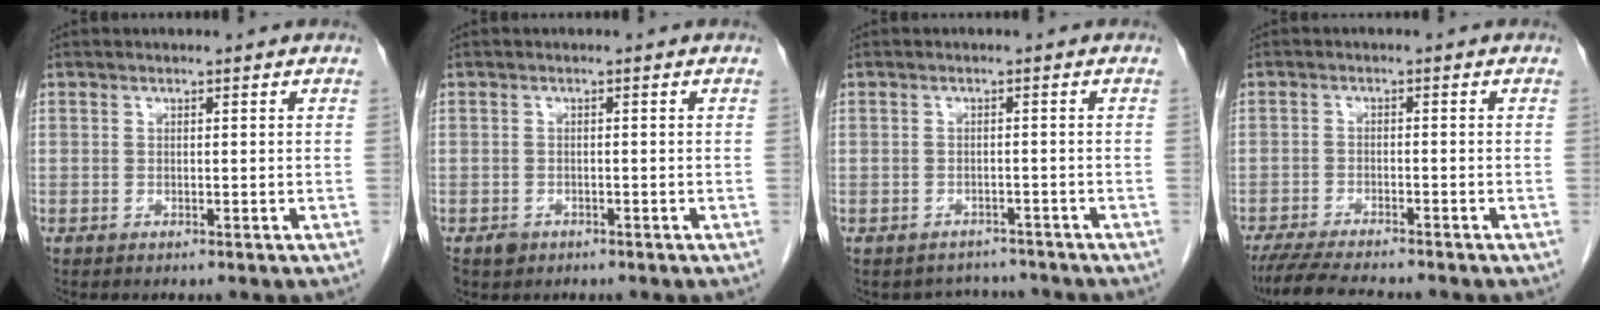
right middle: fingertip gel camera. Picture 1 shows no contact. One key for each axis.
{"total": 1.5, "fx": -0.9, "fy": 1.1, "fz": 0.4, "tx": -0.008, "ty": 0.003, "tz": -0.011}
{"total": 3.4, "fx": -3.1, "fy": 1.4, "fz": -0.5, "tx": 0.002, "ty": 0.008, "tz": -0.044}
{"total": 8.2, "fx": -7.3, "fy": 0.3, "fz": 3.9, "tx": -0.068, "ty": -0.024, "tz": -0.119}